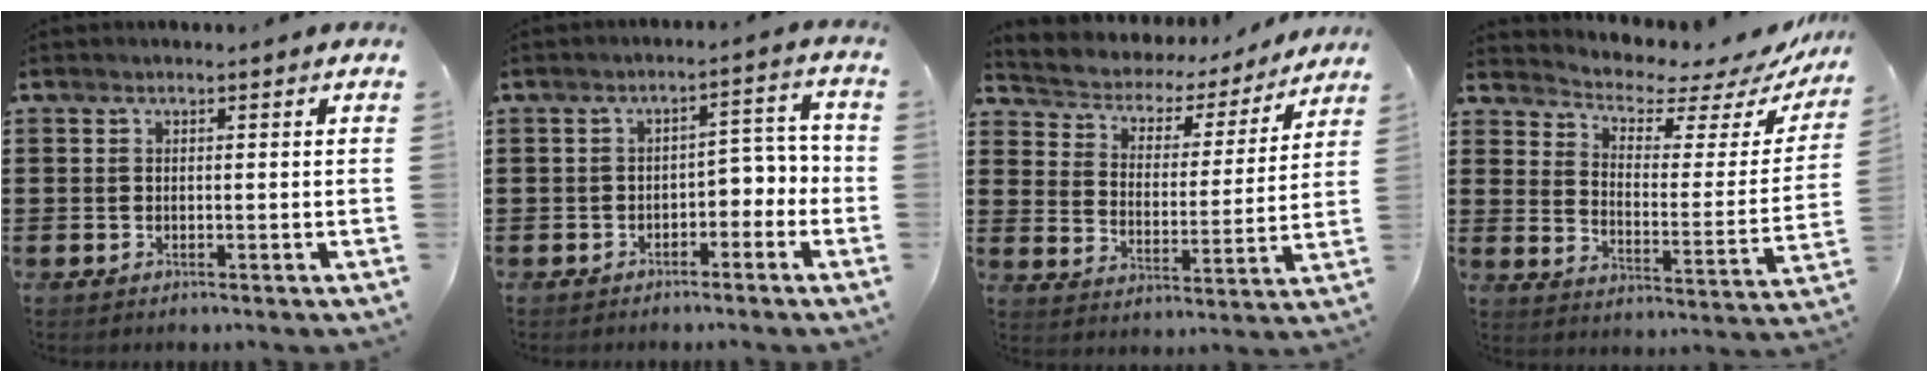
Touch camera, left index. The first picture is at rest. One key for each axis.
{"total": 3.5, "fx": -2.7, "fy": 1.6, "fz": 1.6, "tx": -0.033, "ty": 0.007, "tz": -0.058}
{"total": 3.6, "fx": 3.1, "fy": 1.7, "fz": 0.3, "tx": -0.031, "ty": -0.026, "tz": 0.043}
{"total": 3.6, "fx": 3.2, "fy": 1.2, "fz": 1.3, "tx": -0.039, "ty": -0.031, "tz": 0.046}